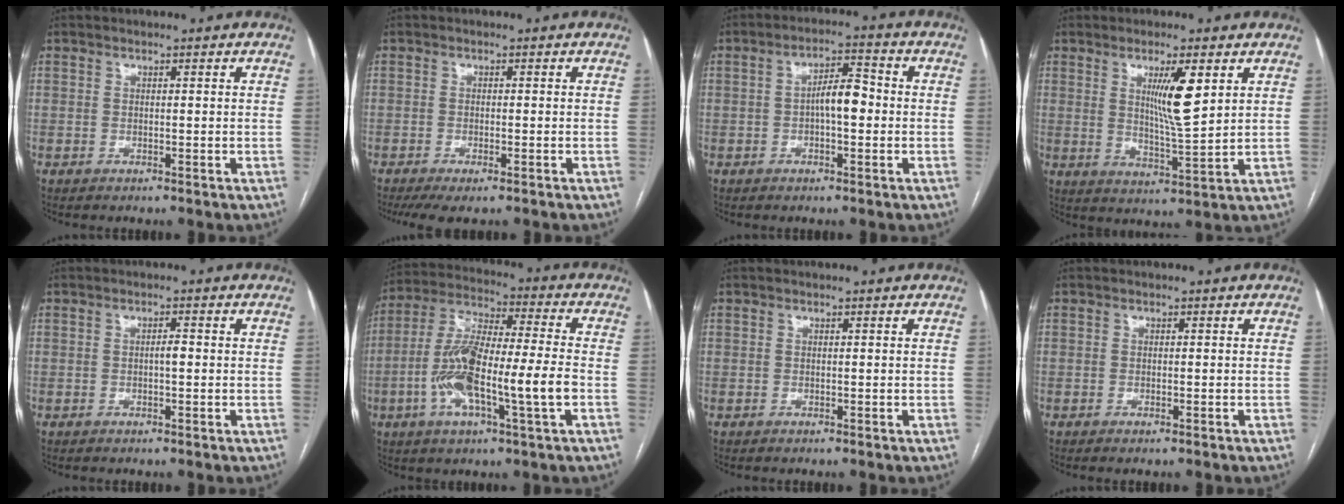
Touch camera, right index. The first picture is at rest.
{"total": 5.6, "force": [-4.0, 1.3, 3.6], "torque": [-0.055, -0.013, -0.063]}
{"total": 5.5, "force": [-0.5, 1.8, 5.2], "torque": [-0.087, 0.019, -0.010]}
{"total": 7.8, "force": [2.9, 0.4, 7.2], "torque": [-0.125, -0.014, 0.051]}
{"total": 1.3, "force": [-0.2, 0.3, 1.2], "torque": [-0.019, 0.003, -0.004]}
{"total": 15.3, "force": [-3.1, 1.8, 14.9], "torque": [-0.292, 0.005, -0.062]}
{"total": 0.0}
{"total": 0.6, "force": [-0.4, 0.0, 0.4], "torque": [-0.008, -0.002, -0.005]}